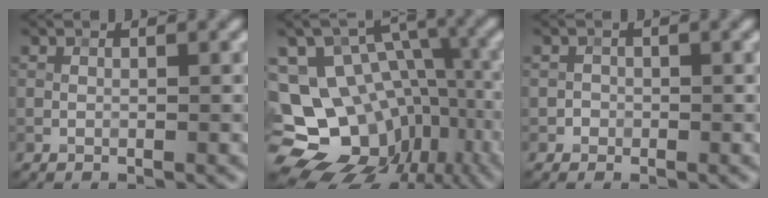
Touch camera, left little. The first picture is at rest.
{"total": 16.0, "force": [-6.0, 12.7, 7.6], "torque": [-0.150, 0.002, -0.071]}
{"total": 0.8, "force": [-0.3, 0.7, -0.1], "torque": [0.012, -0.001, -0.005]}